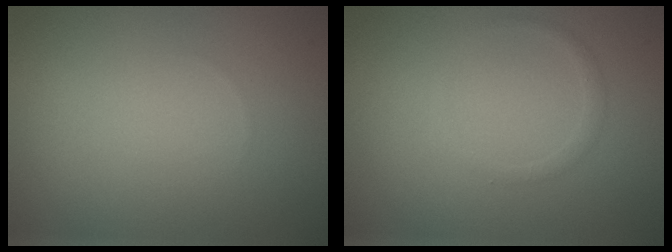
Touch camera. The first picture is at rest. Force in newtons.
{"total": 0.9, "press": 0.9, "slide": 0.0}